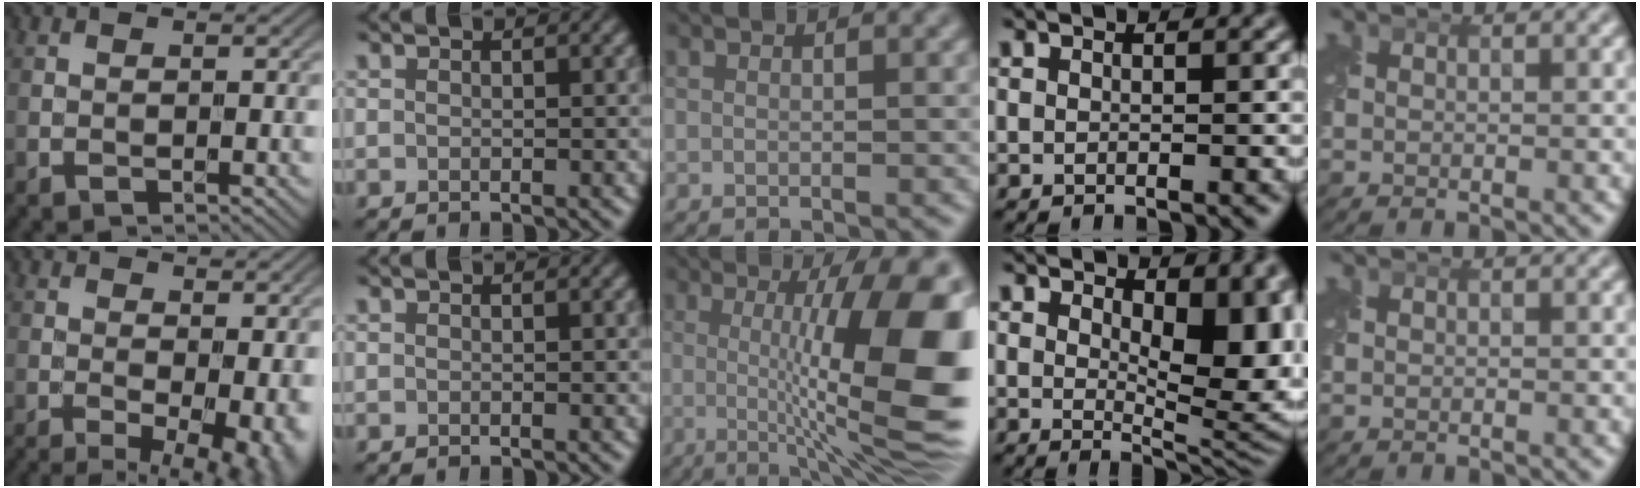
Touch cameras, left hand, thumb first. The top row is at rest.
{"thumb": {"total": 10.2, "force": [-2.9, 4.0, 8.9], "torque": [-0.125, -0.008, -0.031]}, "middle": {"total": 14.7, "force": [0.2, 3.6, 14.2], "torque": [-0.169, 0.005, 0.002]}, "ring": {"total": 8.9, "force": [1.6, 4.5, 7.5], "torque": [-0.080, -0.006, 0.030]}, "little": {"total": 0.7, "force": [0.6, 0.0, -0.4], "torque": [0.007, 0.012, 0.014]}}